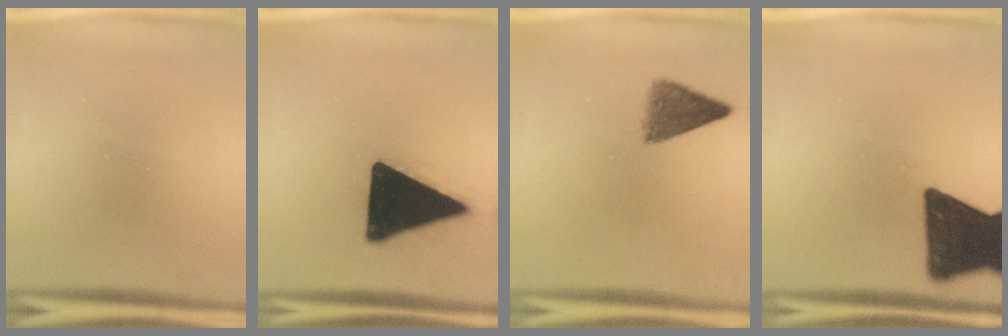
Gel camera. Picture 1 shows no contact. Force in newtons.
{"total": 20.3}
{"total": 5.0}
{"total": 16.3}